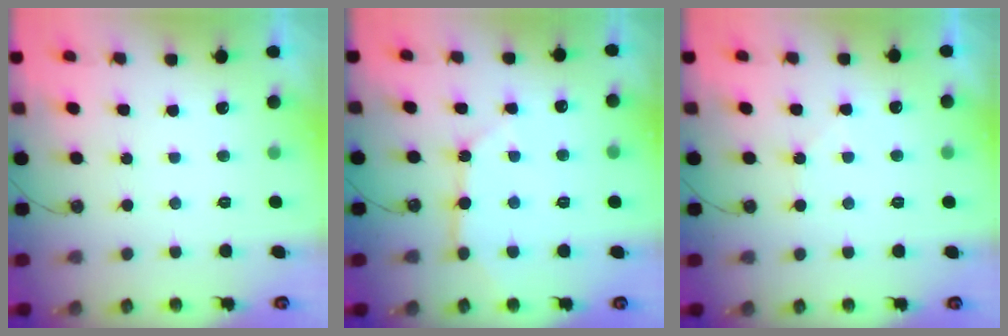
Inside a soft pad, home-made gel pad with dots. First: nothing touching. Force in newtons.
{"total": 9.5, "press": 9.5, "slide": 0.9}
{"total": 4.9, "press": 4.8, "slide": 0.7}